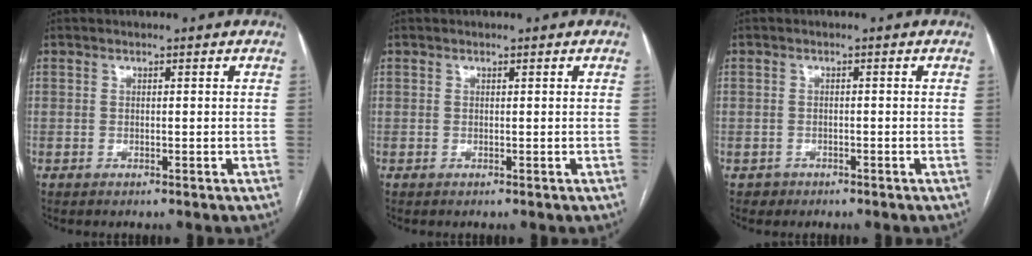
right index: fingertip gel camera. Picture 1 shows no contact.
{"total": 0.0}
{"total": 1.6, "force": [-1.0, 1.3, -0.2], "torque": [0.000, 0.007, -0.017]}